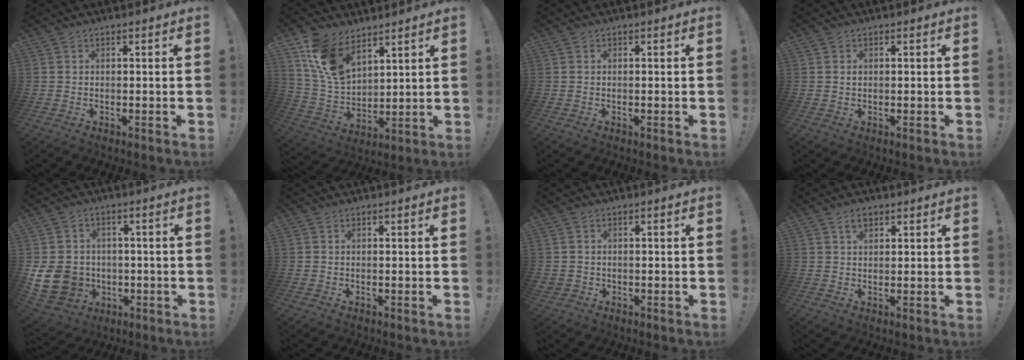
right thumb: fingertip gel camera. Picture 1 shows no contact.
{"total": 14.1, "force": [9.0, 8.0, 7.3], "torque": [-0.155, -0.045, 0.178]}
{"total": 0.0}
{"total": 0.6, "force": [0.2, 0.6, 0.1], "torque": [0.004, 0.001, 0.002]}
{"total": 13.0, "force": [-2.1, 11.3, 6.1], "torque": [-0.144, 0.007, -0.032]}
{"total": 0.0}
{"total": 1.8, "force": [-0.1, 1.7, 0.6], "torque": [-0.019, 0.005, 0.001]}
{"total": 3.1, "force": [1.7, 1.8, 1.9], "torque": [-0.023, -0.002, 0.027]}